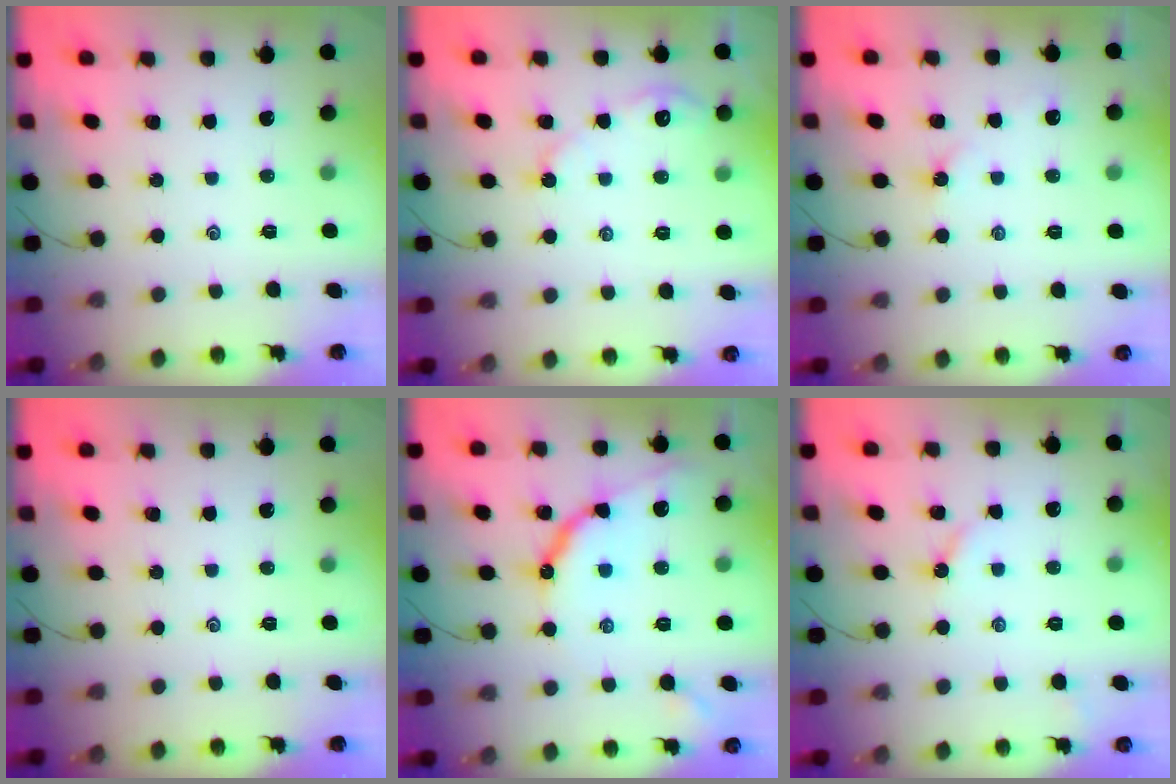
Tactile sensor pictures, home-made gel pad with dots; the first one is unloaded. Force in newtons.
{"total": 3.4, "press": 3.4, "slide": 0.4}
{"total": 1.9, "press": 1.9, "slide": 0.4}
{"total": 0.0}
{"total": 10.4, "press": 10.4, "slide": 0.8}
{"total": 2.6, "press": 2.6, "slide": 0.3}